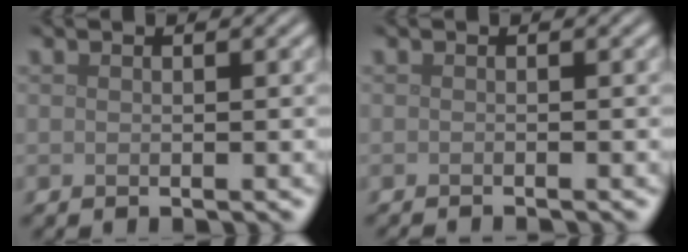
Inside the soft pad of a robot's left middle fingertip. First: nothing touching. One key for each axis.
{"total": 0.9, "fx": -0.8, "fy": 0.2, "fz": 0.4, "tx": 0.006, "ty": -0.004, "tz": -0.015}